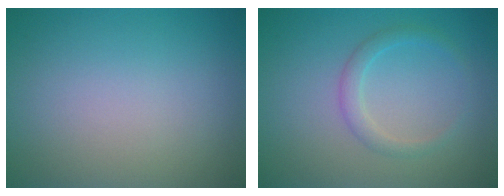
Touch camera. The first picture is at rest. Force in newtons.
{"total": 1.8, "press": 1.7, "slide": 0.1}